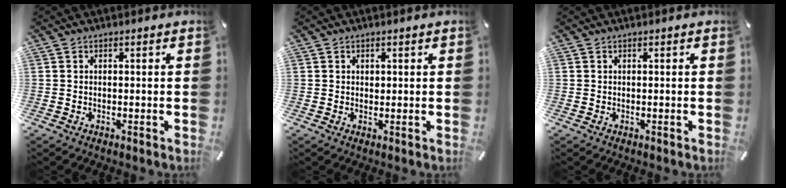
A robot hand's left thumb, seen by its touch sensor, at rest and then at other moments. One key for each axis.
{"total": 0.8, "fx": 0.3, "fy": 0.7, "fz": 0.3, "tx": 0.003, "ty": -0.002, "tz": 0.004}
{"total": 0.0}